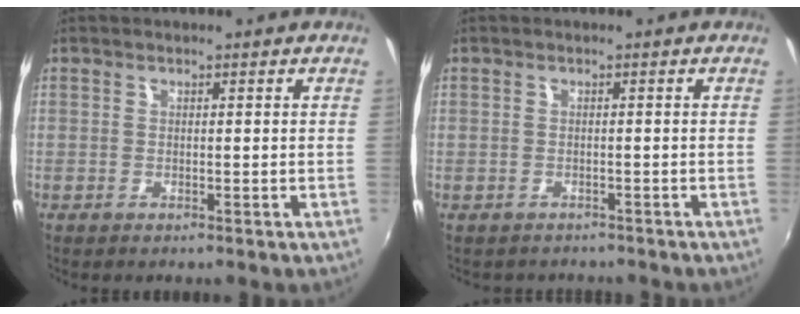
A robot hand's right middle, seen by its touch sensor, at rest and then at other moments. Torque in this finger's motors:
{"motor_torque": [-2.14, 0.00, -1.02, -0.21]}